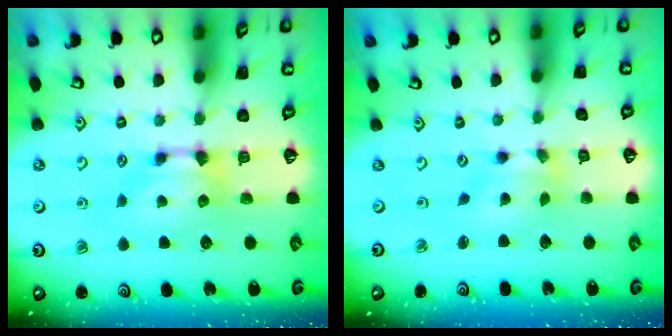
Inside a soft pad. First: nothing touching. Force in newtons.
{"total": 2.1, "press": 1.6, "slide": 1.3}